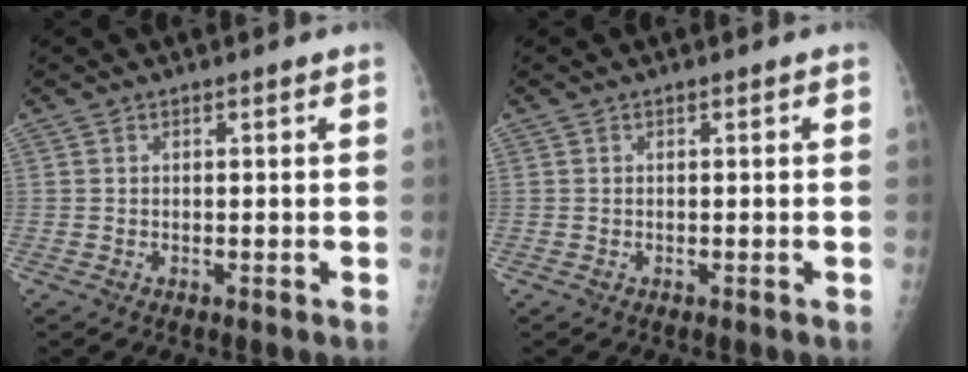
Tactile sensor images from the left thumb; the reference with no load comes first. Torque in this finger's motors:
{"motor_torque": [0.00, 0.00, -0.03, 0.01, 0.00]}